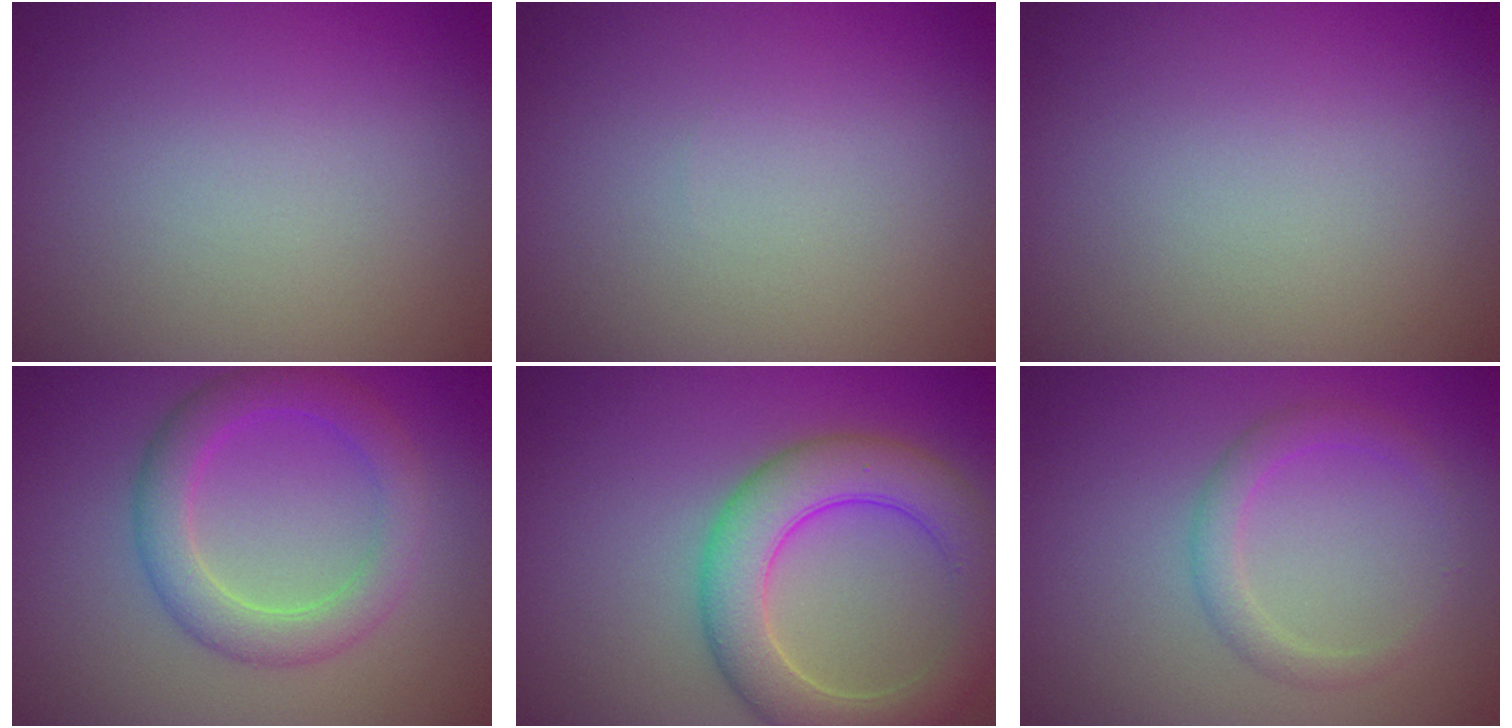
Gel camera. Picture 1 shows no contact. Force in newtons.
{"total": 0.0}
{"total": 0.0}
{"total": 4.2, "press": 4.2, "slide": 0.1}
{"total": 6.7, "press": 6.7, "slide": 0.2}
{"total": 2.1, "press": 2.1, "slide": 0.0}